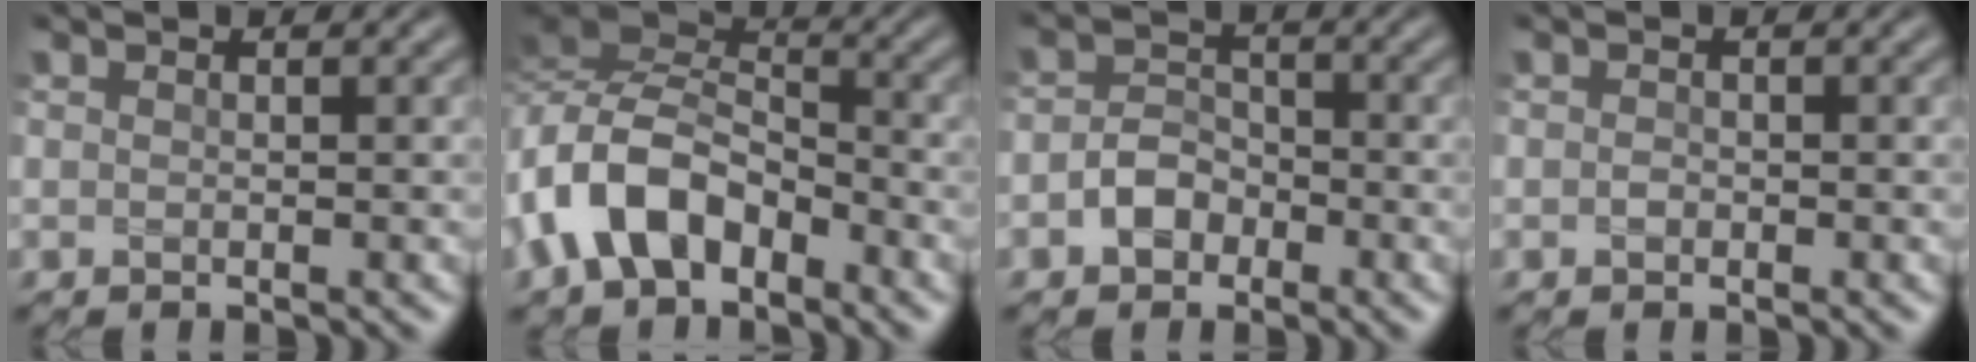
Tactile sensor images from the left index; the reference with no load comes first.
{"total": 7.4, "force": [-3.7, 4.6, 4.4], "torque": [-0.088, 0.006, -0.088]}
{"total": 2.7, "force": [-1.3, 2.0, 1.2], "torque": [-0.021, 0.007, -0.028]}
{"total": 0.6, "force": [-0.2, 0.5, 0.3], "torque": [-0.005, -0.002, -0.004]}